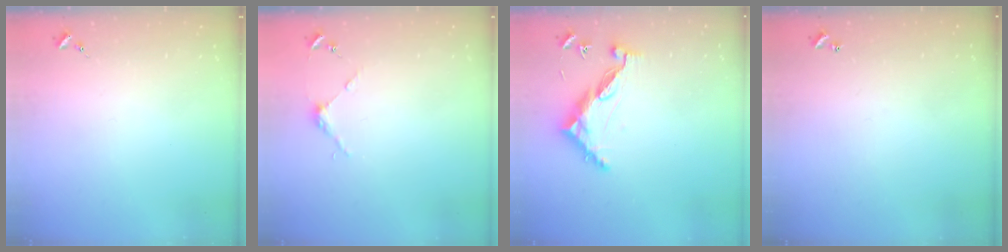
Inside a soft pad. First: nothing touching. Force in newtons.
{"total": 3.7, "press": 3.7, "slide": 0.3}
{"total": 9.0, "press": 9.0, "slide": 0.8}
{"total": 0.9, "press": 0.9, "slide": 0.2}